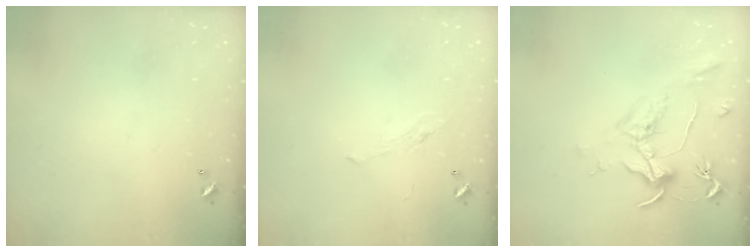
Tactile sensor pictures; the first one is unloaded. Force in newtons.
{"total": 2.2, "press": 2.1, "slide": 0.8}
{"total": 1.6, "press": 1.4, "slide": 0.7}